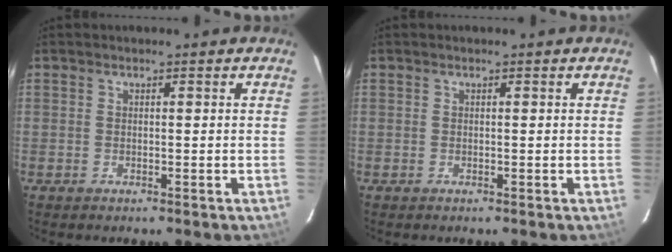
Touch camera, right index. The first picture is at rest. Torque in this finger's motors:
{"motor_torque": [0.06, 0.06, 0.00, 0.00]}